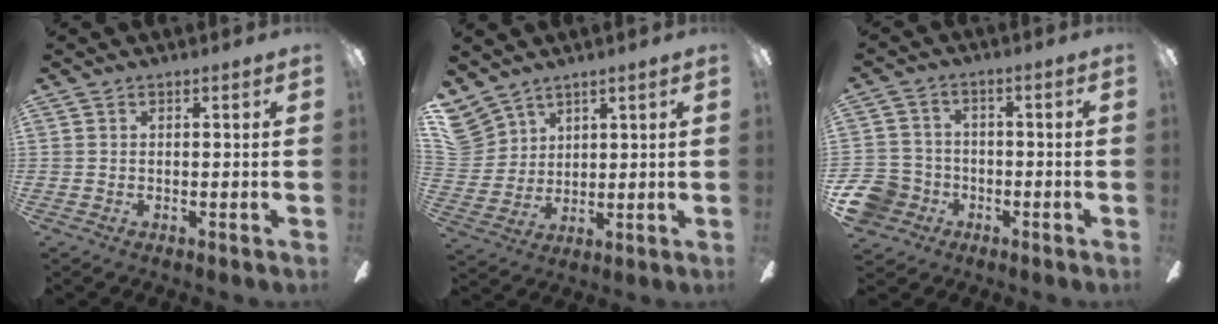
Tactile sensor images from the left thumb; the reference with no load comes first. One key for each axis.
{"total": 8.6, "fx": 6.5, "fy": 5.6, "fz": 1.2, "tx": -0.044, "ty": -0.029, "tz": 0.130}
{"total": 8.9, "fx": -3.8, "fy": 7.5, "fz": 2.8, "tx": -0.090, "ty": 0.031, "tz": -0.071}